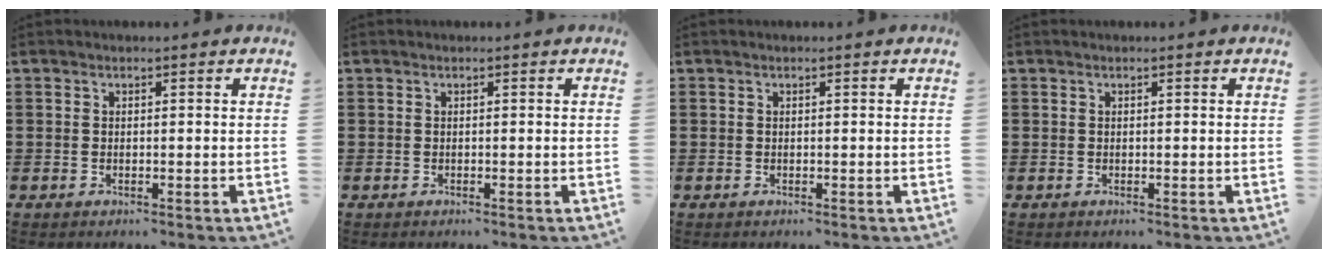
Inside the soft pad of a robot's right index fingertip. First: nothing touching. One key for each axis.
{"total": 0.0}
{"total": 0.0}
{"total": 0.0}